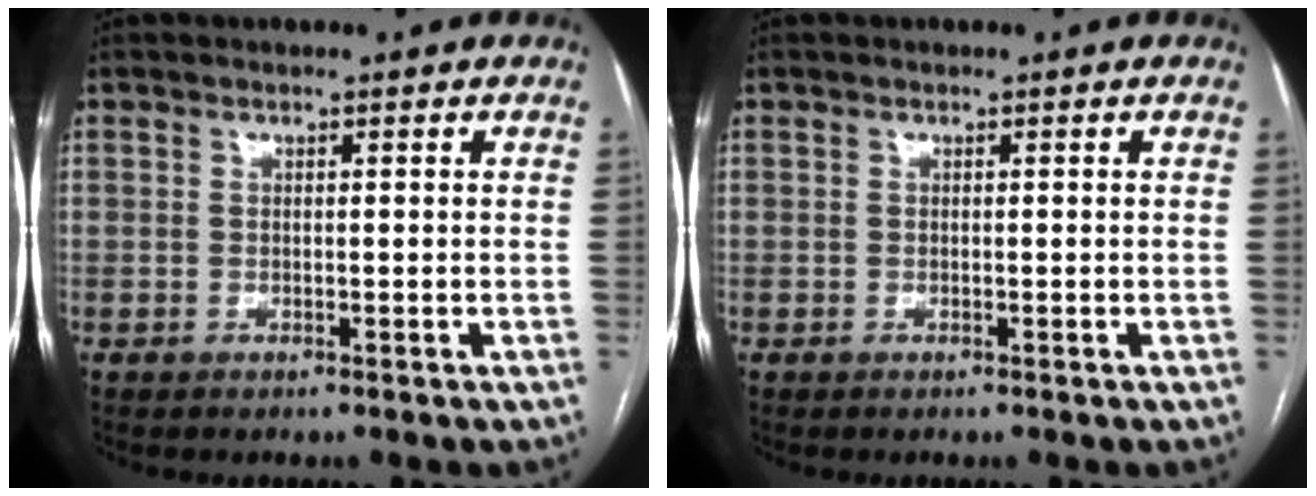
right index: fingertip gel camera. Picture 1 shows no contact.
{"total": 0.0}